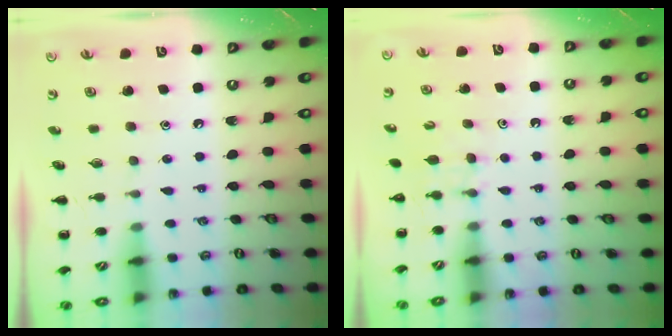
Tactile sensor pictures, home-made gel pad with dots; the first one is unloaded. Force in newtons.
{"total": 4.0, "press": 3.8, "slide": 1.4}